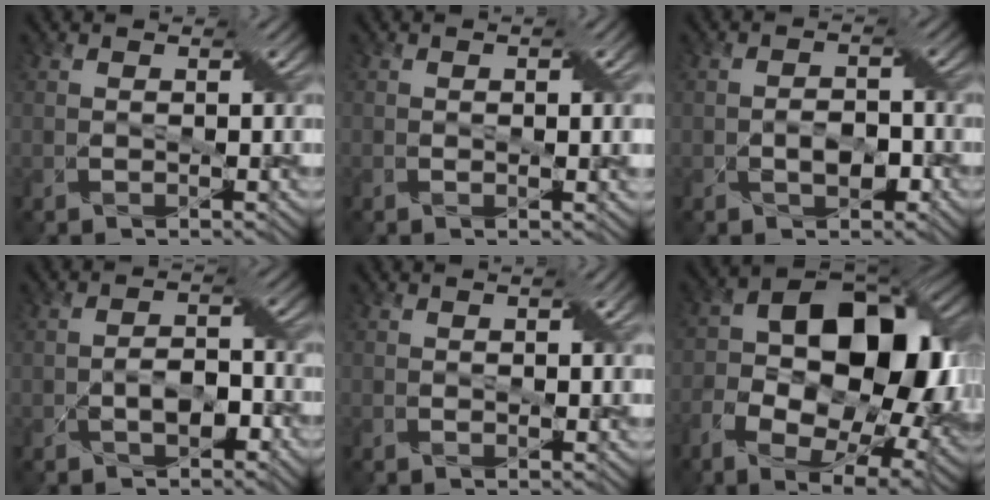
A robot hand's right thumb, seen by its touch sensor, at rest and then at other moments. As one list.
[{"total": 2.8, "force": [0.4, 0.5, 2.7], "torque": [-0.044, 0.003, 0.006]}, {"total": 2.8, "force": [-1.3, 1.6, 1.8], "torque": [-0.030, 0.000, -0.024]}, {"total": 3.4, "force": [-1.8, 1.9, 2.2], "torque": [-0.035, 0.005, -0.034]}, {"total": 1.9, "force": [0.4, 0.3, 1.9], "torque": [-0.031, 0.003, 0.004]}, {"total": 16.8, "force": [-1.2, 10.7, 13.0], "torque": [-0.209, -0.013, -0.022]}]